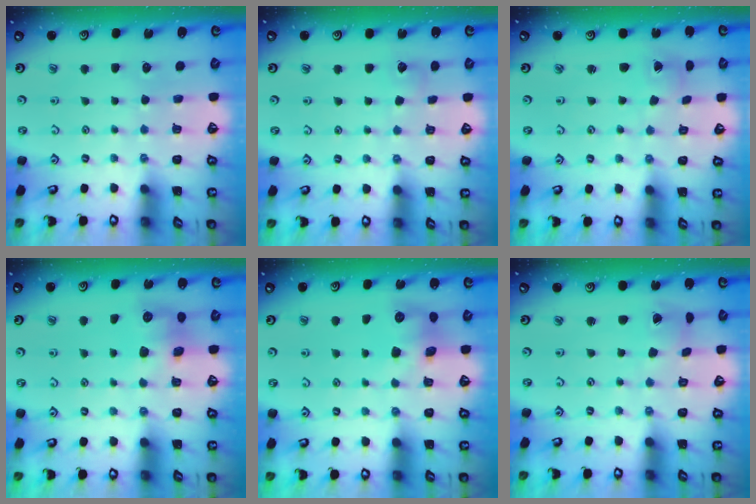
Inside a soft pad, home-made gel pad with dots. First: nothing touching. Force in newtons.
{"total": 4.1, "press": 4.1, "slide": 0.5}
{"total": 0.7, "press": 0.7, "slide": 0.1}
{"total": 8.0, "press": 8.0, "slide": 0.5}
{"total": 9.1, "press": 9.0, "slide": 0.5}
{"total": 1.6, "press": 1.5, "slide": 0.3}